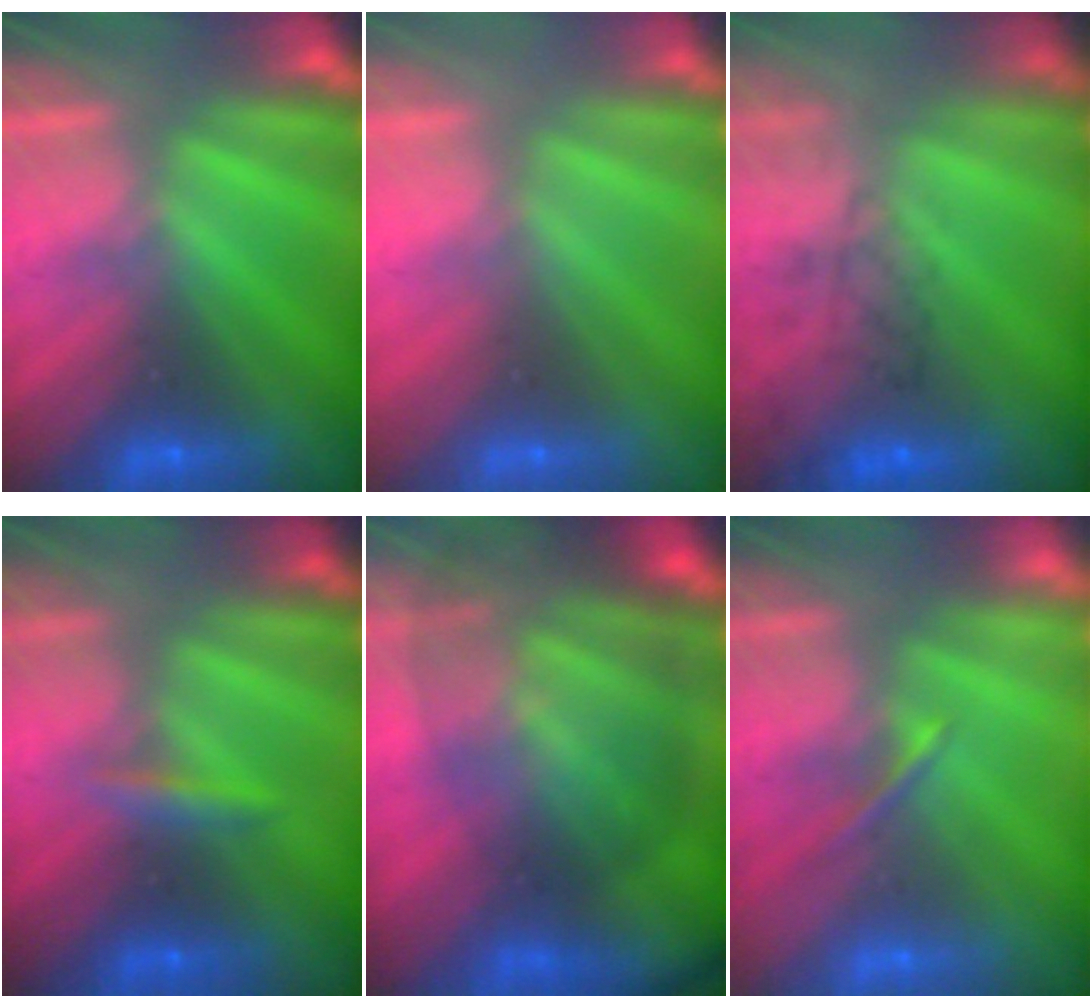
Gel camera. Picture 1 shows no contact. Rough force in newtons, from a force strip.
{"total": 2.8}
{"total": 3.7}
{"total": 2.4}
{"total": 10.7}
{"total": 1.4}